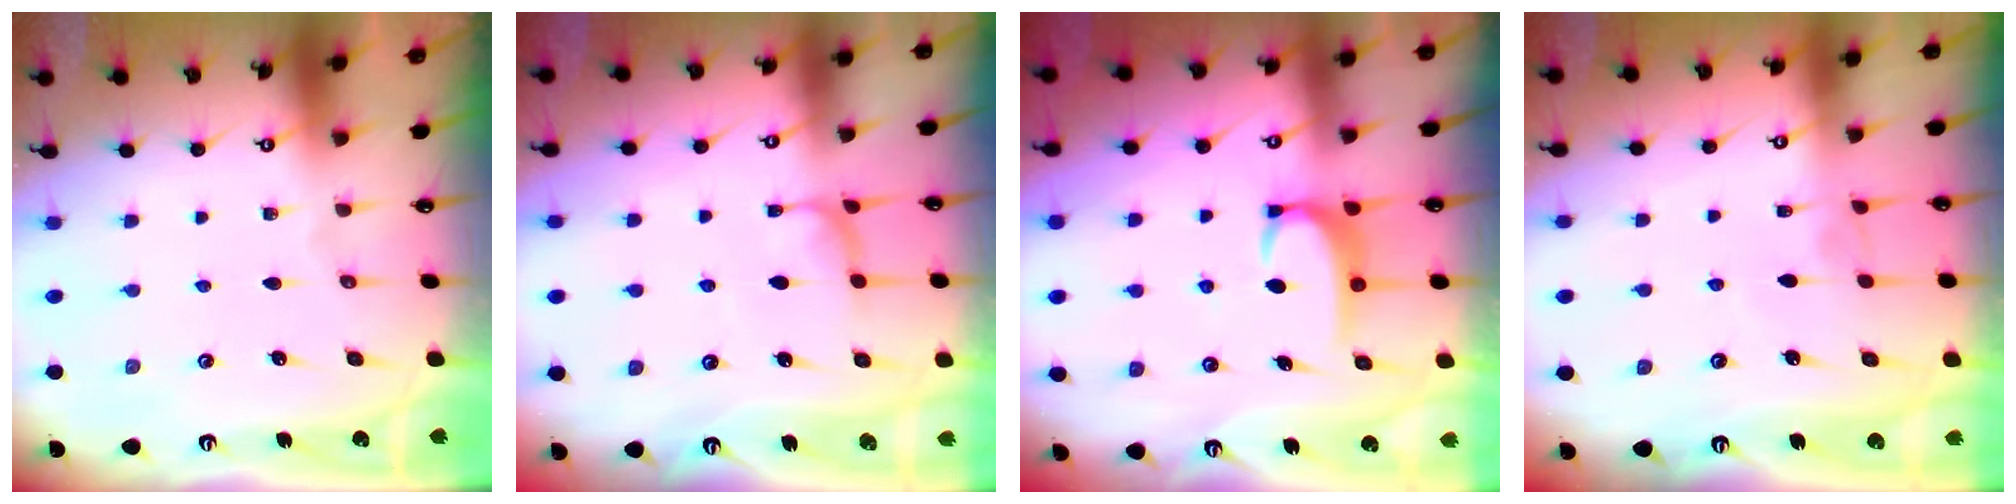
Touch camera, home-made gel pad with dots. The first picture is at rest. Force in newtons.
{"total": 0.9, "press": 0.8, "slide": 0.5}
{"total": 3.3, "press": 3.3, "slide": 0.4}
{"total": 2.9, "press": 2.9, "slide": 0.3}